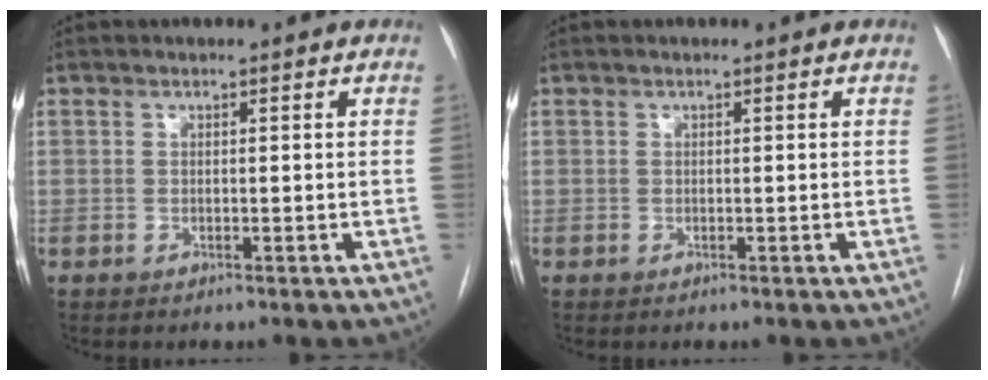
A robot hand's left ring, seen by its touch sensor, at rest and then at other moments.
{"total": 0.0}